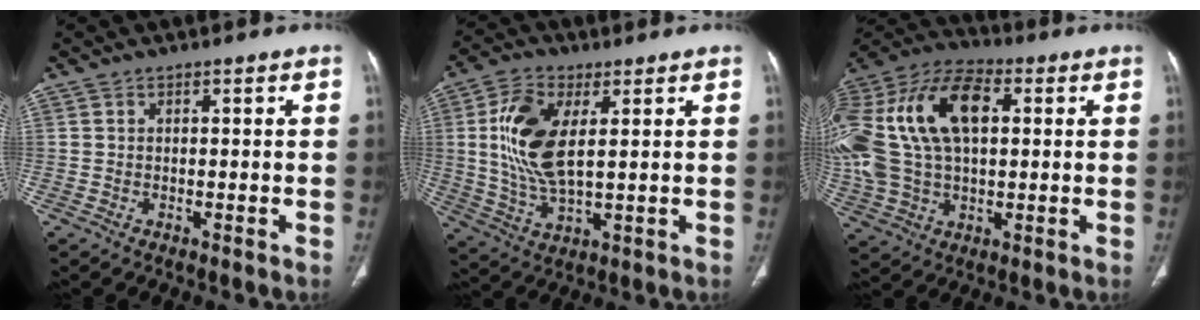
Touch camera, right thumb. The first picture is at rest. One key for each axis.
{"total": 13.3, "fx": 2.7, "fy": 6.2, "fz": 11.4, "tx": -0.236, "ty": -0.010, "tz": 0.058}
{"total": 28.2, "fx": 5.6, "fy": 16.5, "fz": 22.2, "tx": -0.492, "ty": 0.037, "tz": 0.105}